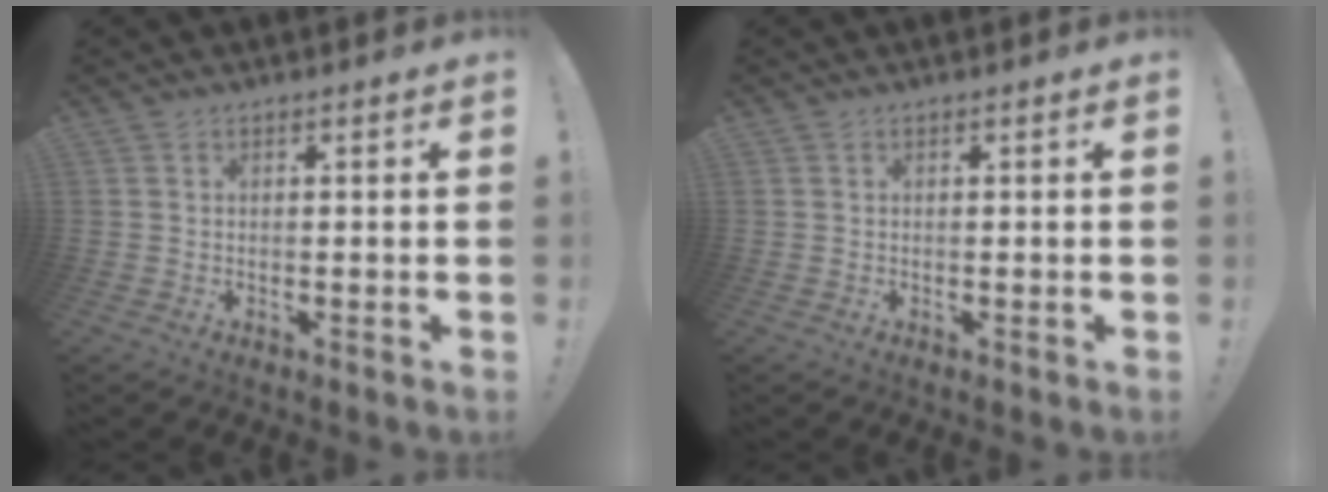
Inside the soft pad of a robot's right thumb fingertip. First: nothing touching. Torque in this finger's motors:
{"motor_torque": [0.00, 0.00, 0.00, 0.00, 0.00]}